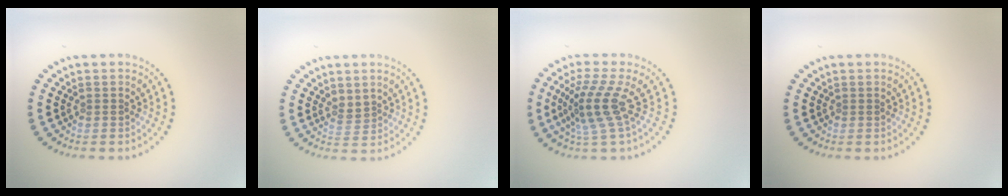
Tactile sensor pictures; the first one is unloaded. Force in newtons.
{"total": 1.3, "press": 1.0, "slide": 0.8}
{"total": 3.9, "press": 2.7, "slide": 2.8}
{"total": 0.0}